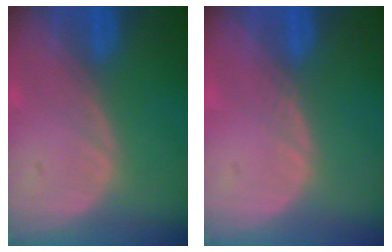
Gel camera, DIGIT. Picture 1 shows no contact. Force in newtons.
{"total": 0.7, "press": 0.6, "slide": 0.3}